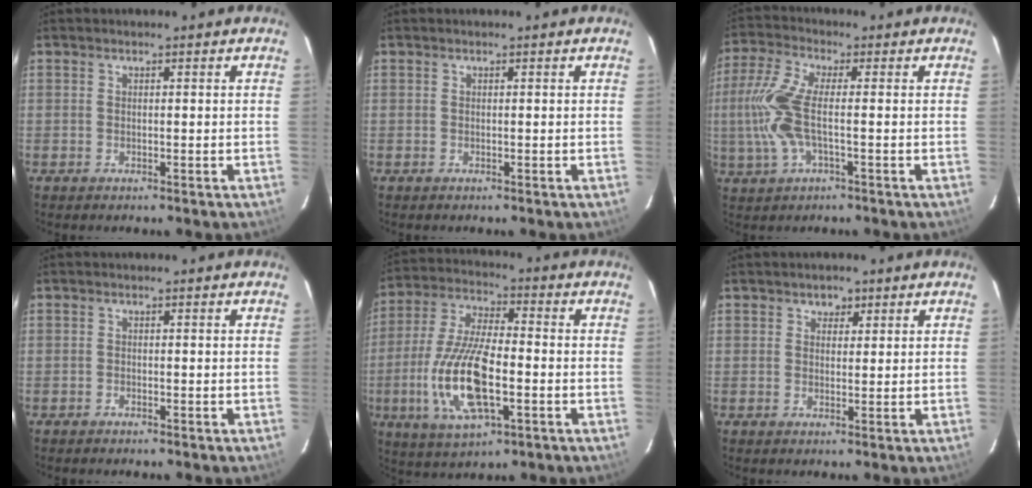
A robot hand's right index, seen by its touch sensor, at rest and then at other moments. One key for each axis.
{"total": 0.0}
{"total": 9.8, "fx": -1.2, "fy": 3.1, "fz": 9.2, "tx": -0.213, "ty": 0.002, "tz": -0.024}
{"total": 0.8, "fx": -0.7, "fy": 0.2, "fz": 0.0, "tx": -0.001, "ty": 0.001, "tz": -0.013}
{"total": 16.3, "fx": -4.0, "fy": 6.0, "fz": 14.6, "tx": -0.312, "ty": -0.008, "tz": -0.075}
{"total": 2.2, "fx": 1.2, "fy": 1.7, "fz": 0.6, "tx": -0.002, "ty": 0.006, "tz": 0.018}